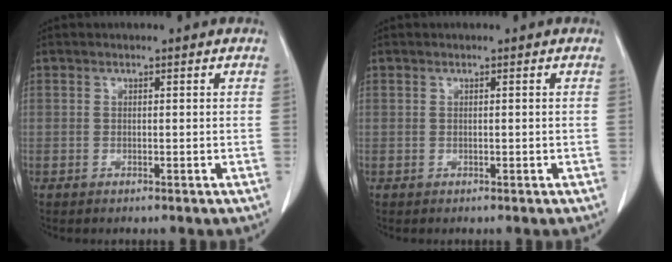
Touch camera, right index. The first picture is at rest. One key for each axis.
{"total": 0.0}